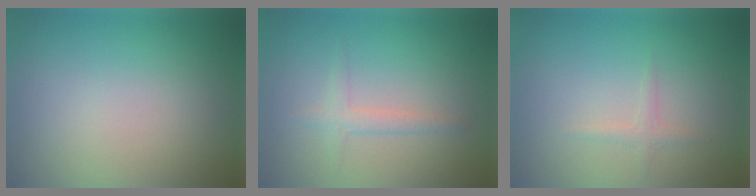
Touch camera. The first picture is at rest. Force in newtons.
{"total": 1.6, "press": 1.6, "slide": 0.1}
{"total": 0.9, "press": 0.9, "slide": 0.0}